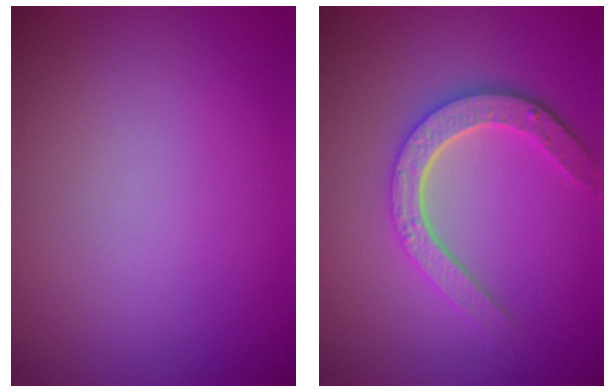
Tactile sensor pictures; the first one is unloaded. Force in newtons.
{"total": 4.6, "press": 3.5, "slide": 2.9}